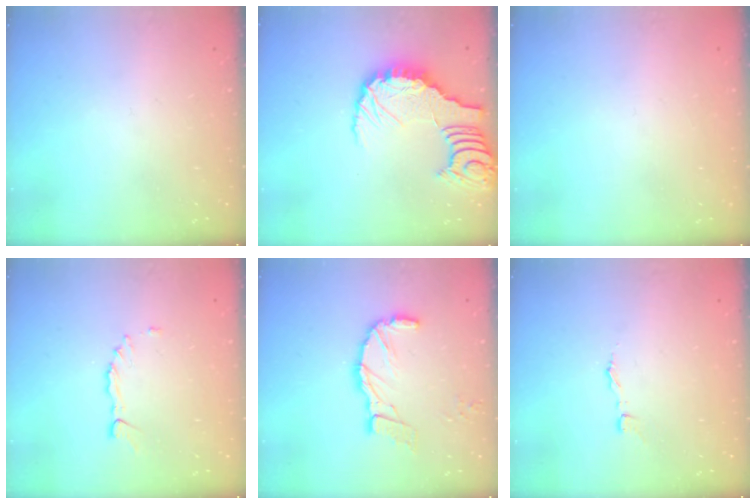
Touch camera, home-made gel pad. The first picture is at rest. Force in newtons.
{"total": 11.8, "press": 11.7, "slide": 1.5}
{"total": 0.0}
{"total": 2.3, "press": 2.3, "slide": 0.2}
{"total": 10.9, "press": 10.8, "slide": 1.3}
{"total": 1.7, "press": 1.7, "slide": 0.1}